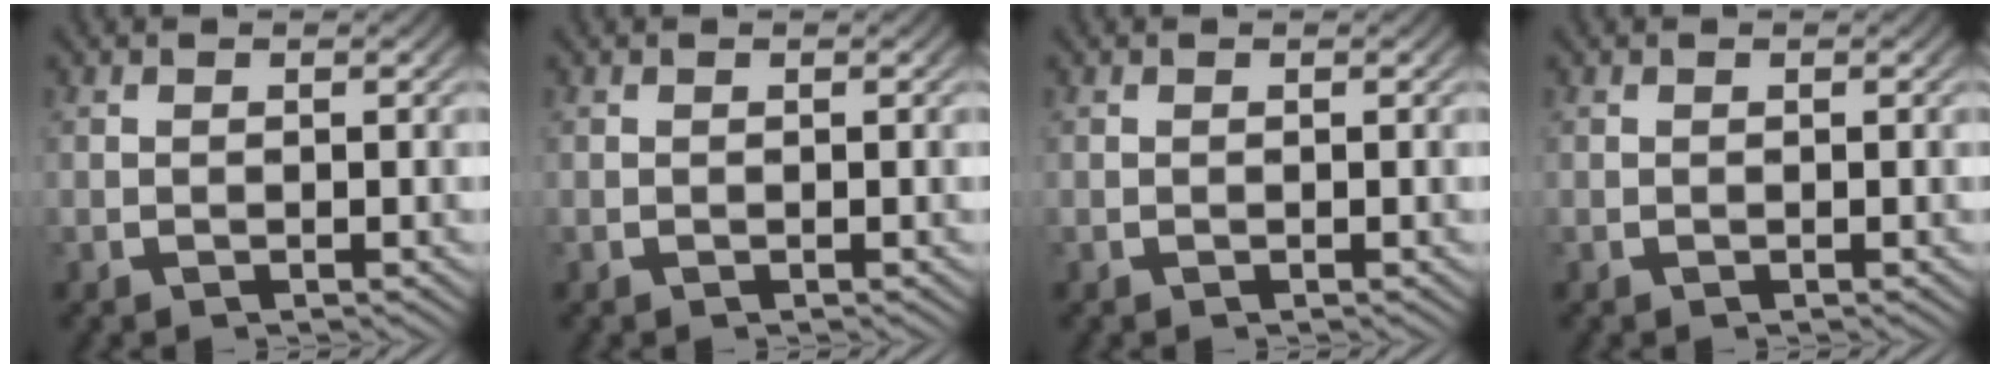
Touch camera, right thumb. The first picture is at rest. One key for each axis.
{"total": 0.0}
{"total": 0.0}
{"total": 0.0}